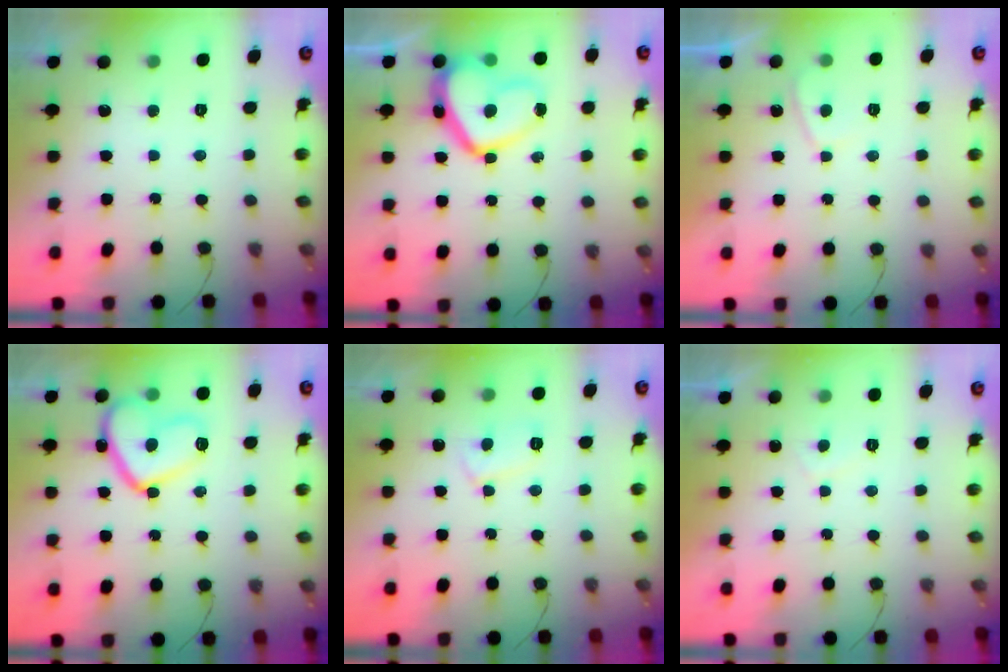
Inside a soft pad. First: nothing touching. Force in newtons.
{"total": 14.4, "press": 14.3, "slide": 1.4}
{"total": 2.5, "press": 2.4, "slide": 0.6}
{"total": 14.2, "press": 14.2, "slide": 1.2}
{"total": 5.6, "press": 5.6, "slide": 0.5}
{"total": 1.7, "press": 1.5, "slide": 0.7}